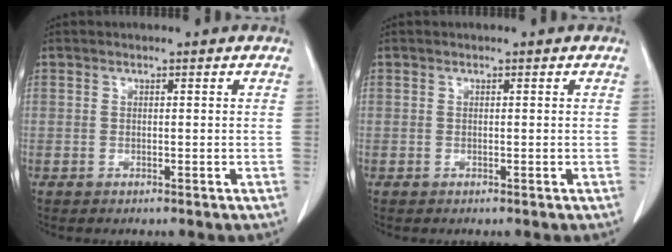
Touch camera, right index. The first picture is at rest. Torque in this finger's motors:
{"motor_torque": [0.01, 0.00, 0.00, 0.00]}